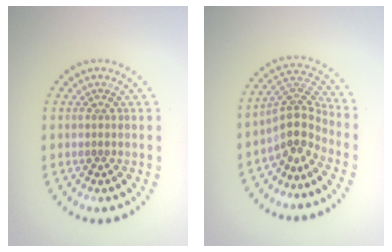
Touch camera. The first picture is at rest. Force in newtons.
{"total": 4.0, "press": 2.9, "slide": 2.7}